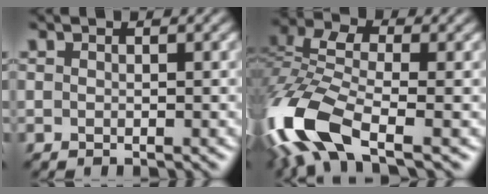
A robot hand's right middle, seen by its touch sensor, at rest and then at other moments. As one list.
[{"total": 11.4, "force": [-5.4, 5.3, 8.5], "torque": [-0.206, -0.004, -0.118]}]